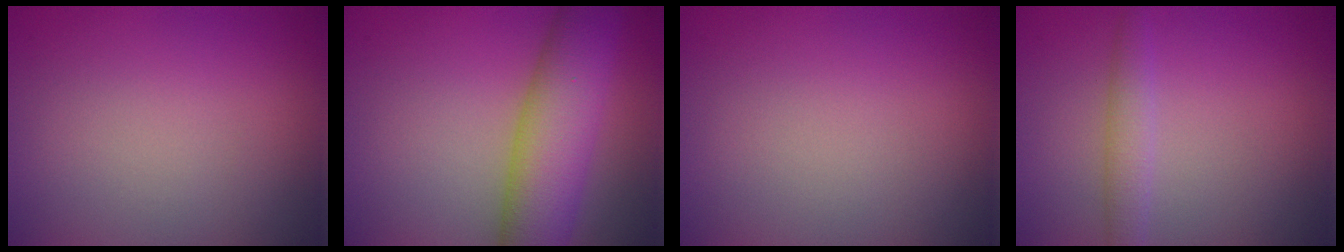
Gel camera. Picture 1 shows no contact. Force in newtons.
{"total": 8.9, "press": 8.9, "slide": 0.3}
{"total": 0.0}
{"total": 2.1, "press": 2.1, "slide": 0.1}